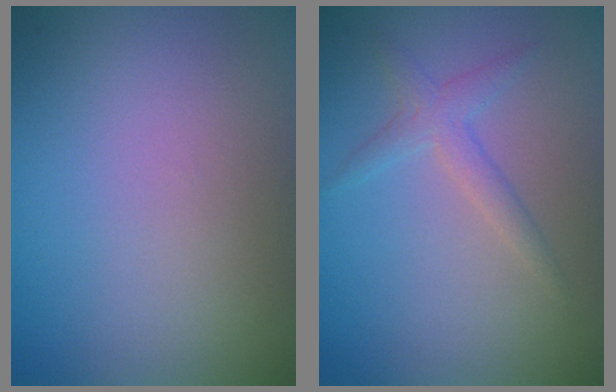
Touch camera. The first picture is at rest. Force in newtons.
{"total": 1.8, "press": 1.8, "slide": 0.1}